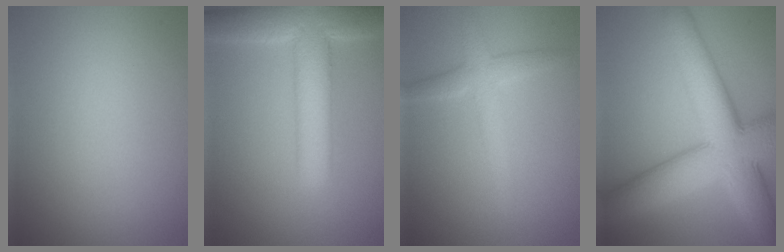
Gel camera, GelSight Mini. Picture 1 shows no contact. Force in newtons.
{"total": 7.6, "press": 7.6, "slide": 0.4}
{"total": 3.0, "press": 3.0, "slide": 0.1}
{"total": 10.9, "press": 10.9, "slide": 0.2}